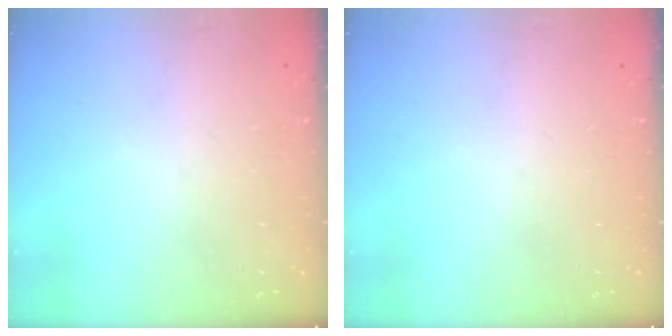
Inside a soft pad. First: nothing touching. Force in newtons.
{"total": 0.0}